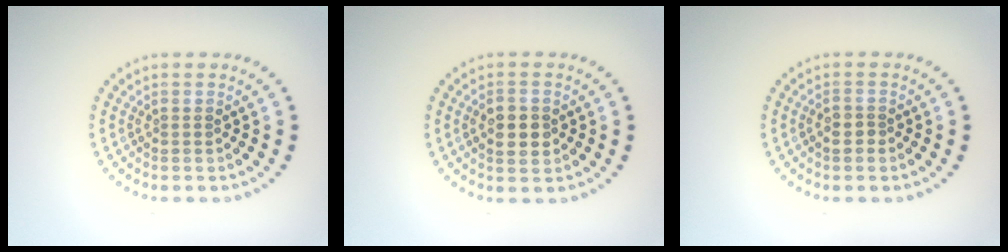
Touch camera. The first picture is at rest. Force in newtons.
{"total": 2.7, "press": 2.7, "slide": 0.1}
{"total": 1.3, "press": 1.2, "slide": 0.6}